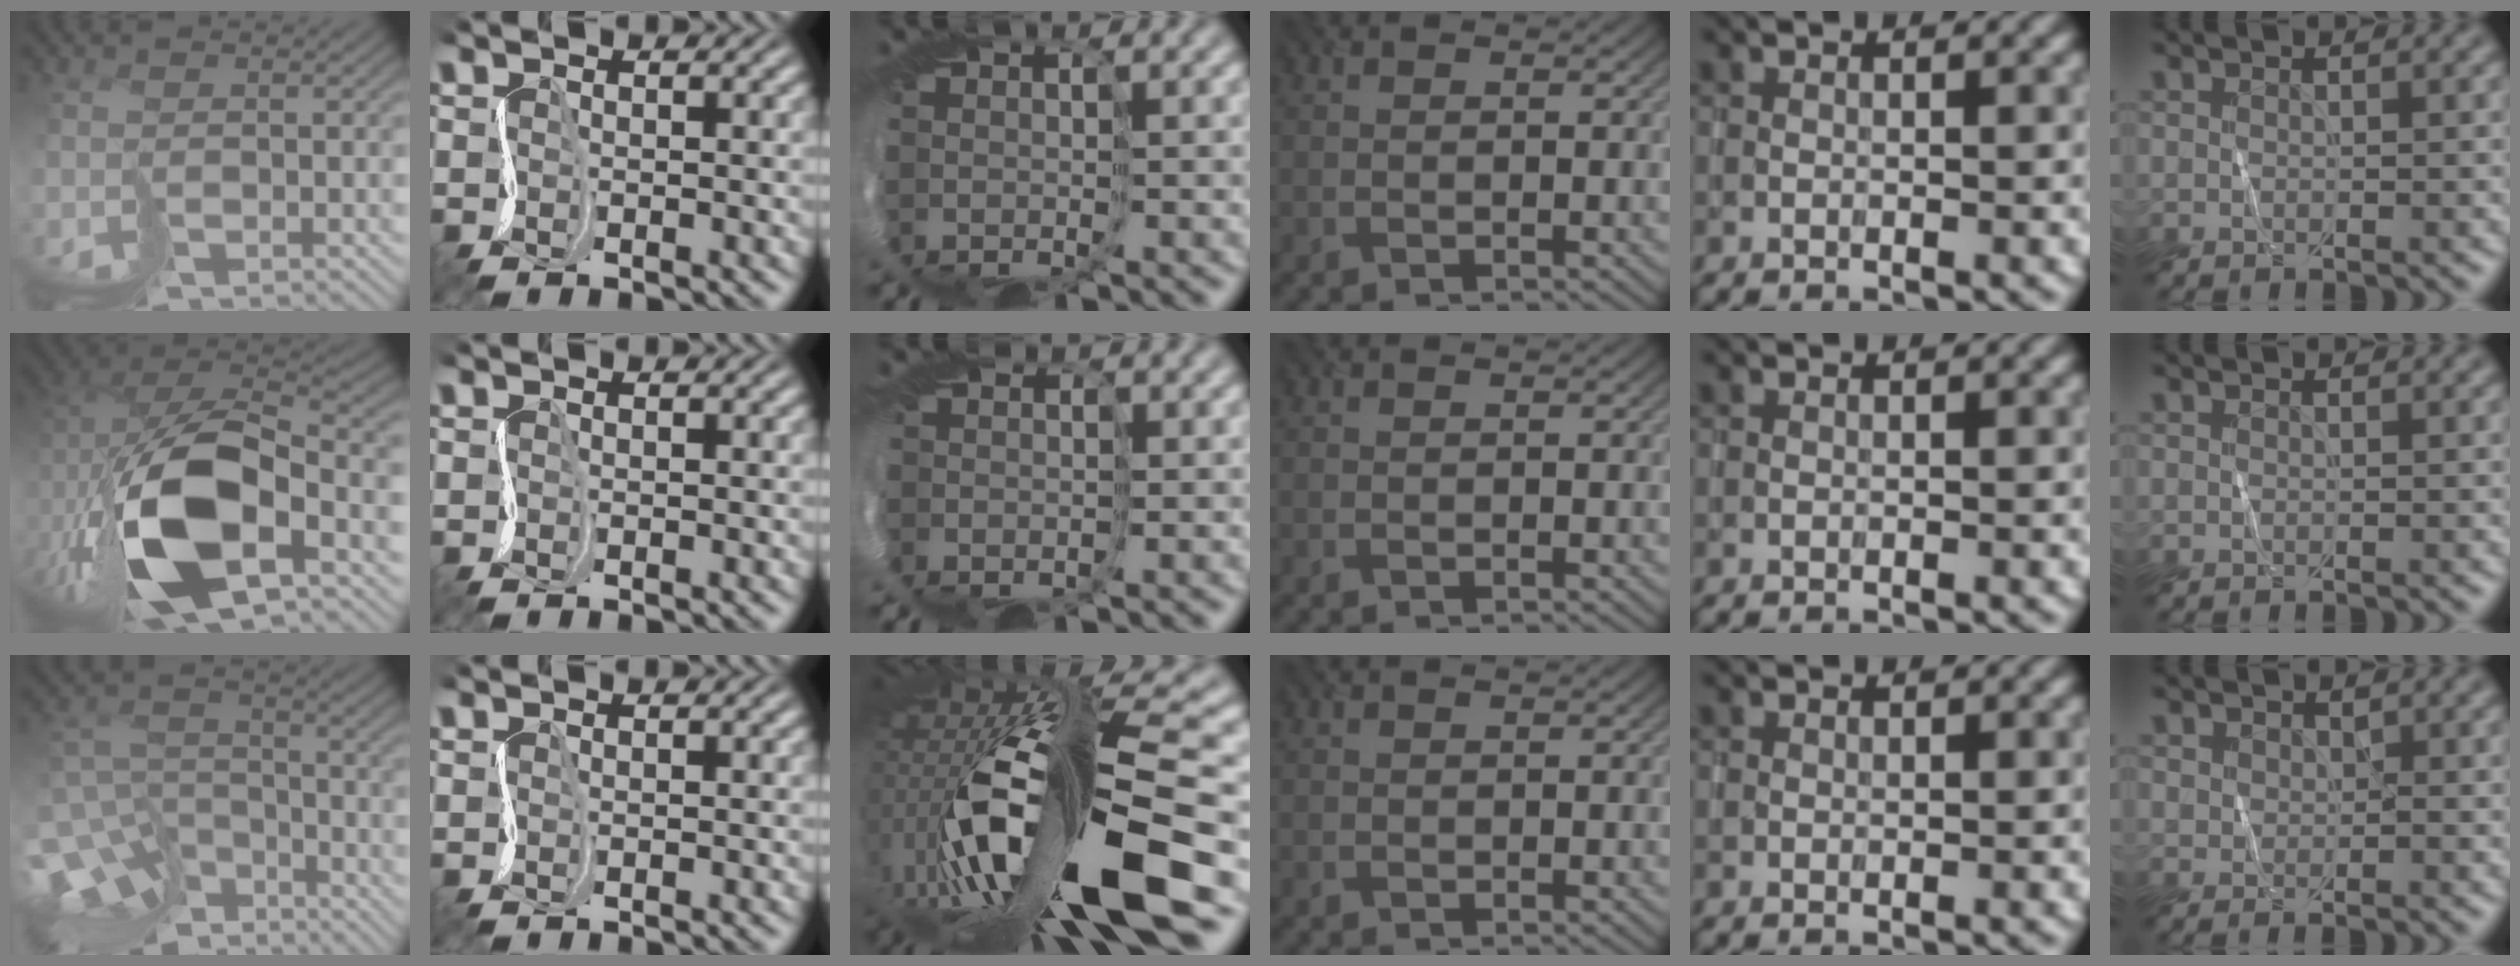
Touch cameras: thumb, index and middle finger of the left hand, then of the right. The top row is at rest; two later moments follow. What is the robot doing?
{"motion": "cut", "object": "tape"}